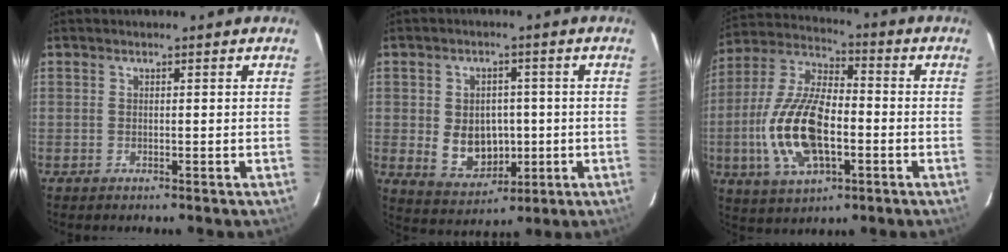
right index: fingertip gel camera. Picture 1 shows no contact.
{"total": 8.7, "force": [-0.7, 6.9, 5.3], "torque": [-0.111, 0.000, 0.011]}
{"total": 17.7, "force": [-3.9, 8.3, 15.2], "torque": [-0.322, -0.002, -0.069]}